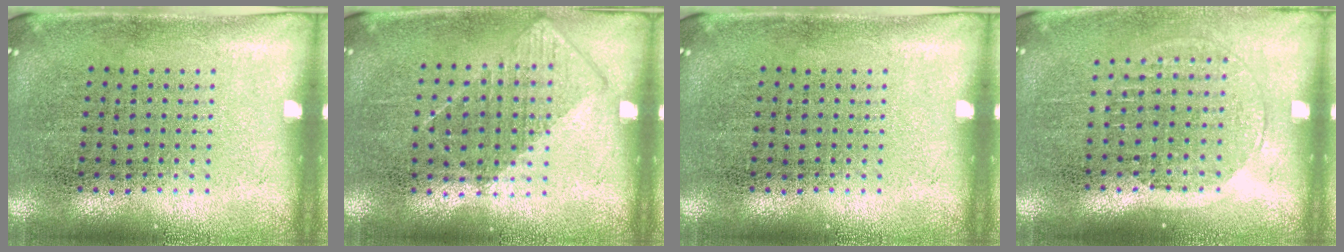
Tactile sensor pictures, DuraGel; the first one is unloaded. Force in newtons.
{"total": 0.8, "press": 0.6, "slide": 0.4}
{"total": 0.0}
{"total": 1.5, "press": 1.3, "slide": 0.7}